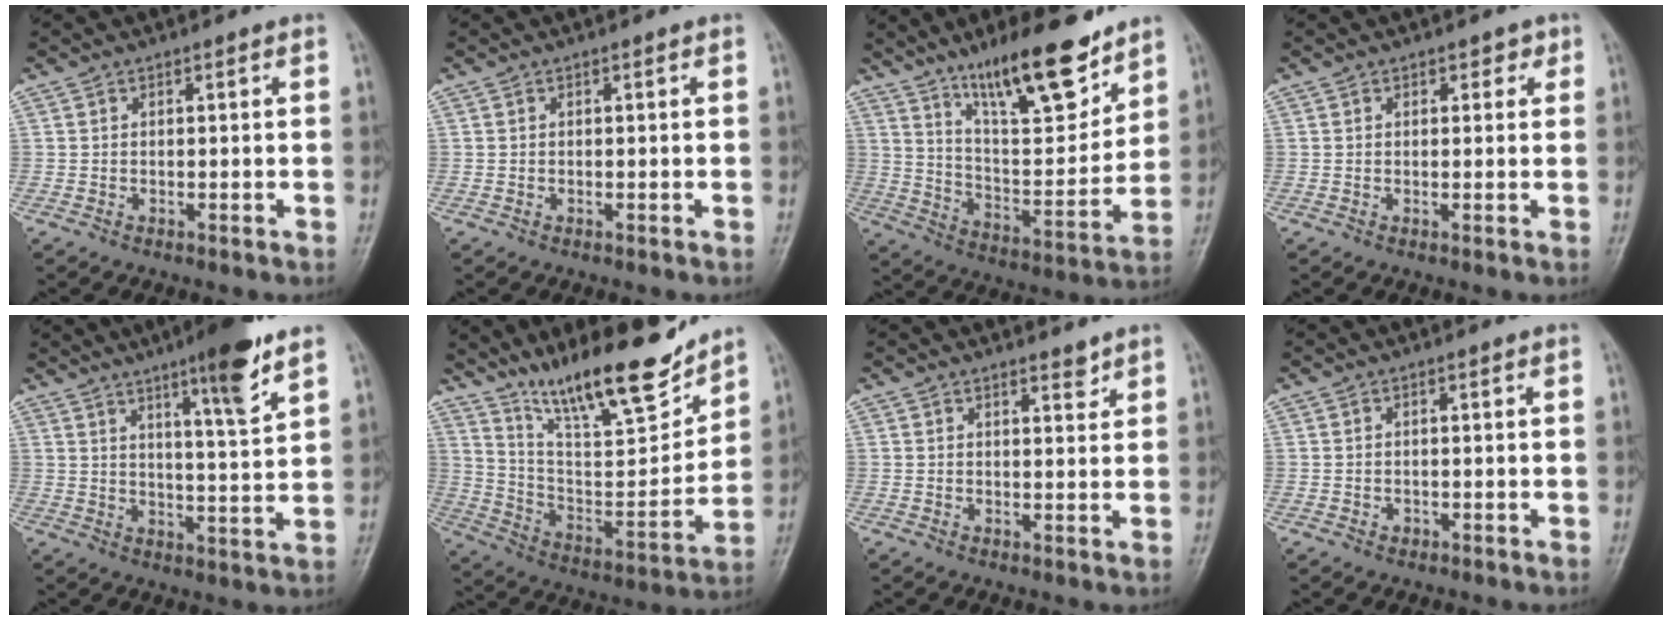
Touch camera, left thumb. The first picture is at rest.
{"total": 0.0}
{"total": 18.7, "force": [13.1, 5.3, 12.2], "torque": [-0.160, -0.082, 0.227]}
{"total": 2.0, "force": [1.0, 1.4, 1.0], "torque": [0.007, -0.001, 0.008]}
{"total": 11.0, "force": [6.8, 1.1, 8.6], "torque": [-0.124, -0.041, 0.103]}
{"total": 20.4, "force": [15.7, 4.8, 12.1], "torque": [-0.162, -0.088, 0.276]}
{"total": 1.9, "force": [1.6, 0.6, 0.8], "torque": [-0.002, -0.012, 0.024]}
{"total": 0.9, "force": [-0.4, 0.7, 0.3], "torque": [0.000, 0.003, -0.005]}